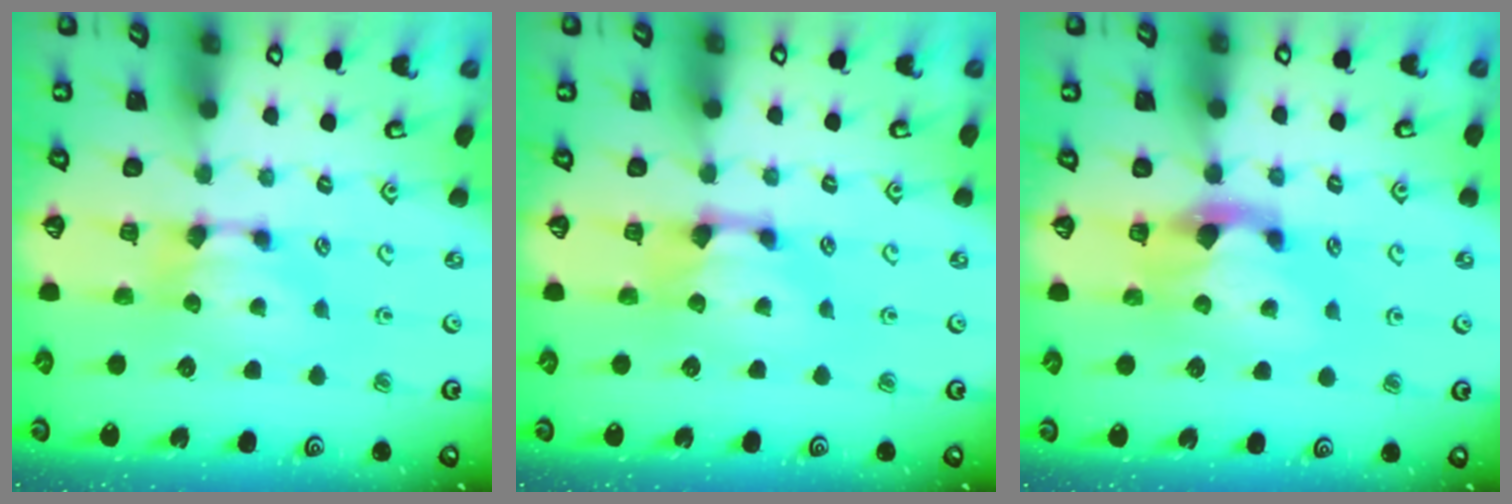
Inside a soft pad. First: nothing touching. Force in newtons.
{"total": 0.8, "press": 0.2, "slide": 0.7}
{"total": 2.2, "press": 1.9, "slide": 1.2}